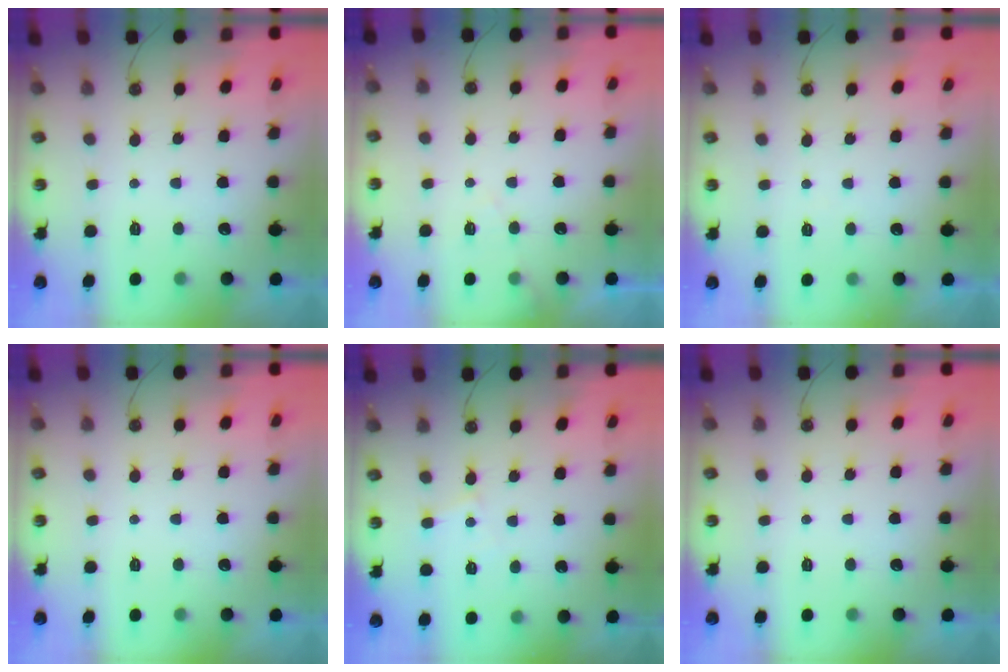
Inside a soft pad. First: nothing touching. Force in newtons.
{"total": 6.4, "press": 6.3, "slide": 0.8}
{"total": 2.3, "press": 2.2, "slide": 0.4}
{"total": 0.0}
{"total": 4.6, "press": 4.6, "slide": 0.3}
{"total": 0.0}